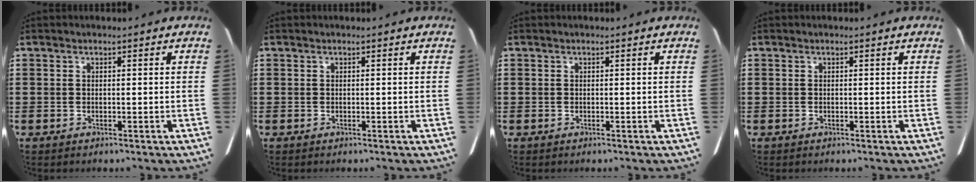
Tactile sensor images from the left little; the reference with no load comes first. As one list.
[{"total": 0.0}, {"total": 0.0}, {"total": 0.0}]